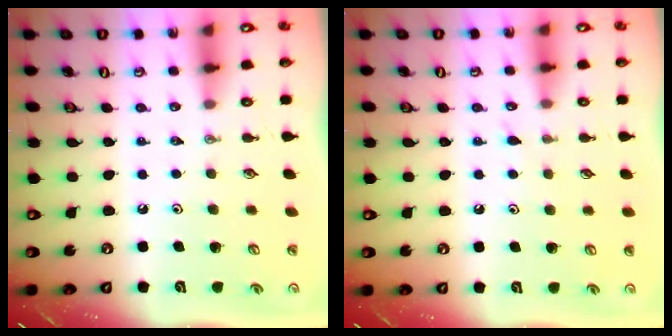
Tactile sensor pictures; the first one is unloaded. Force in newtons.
{"total": 6.8, "press": 6.8, "slide": 0.6}